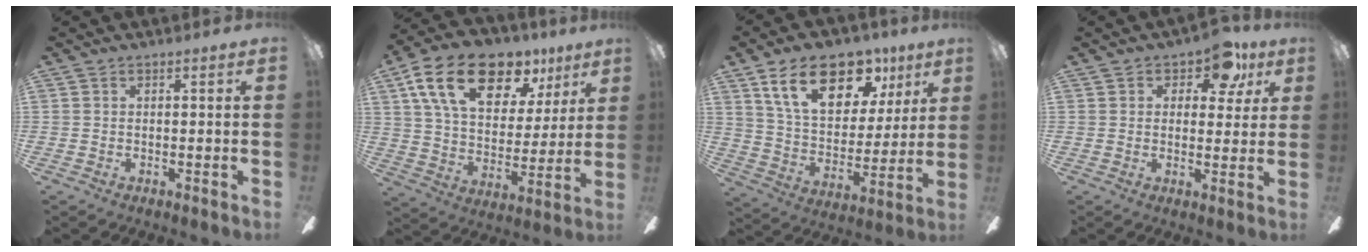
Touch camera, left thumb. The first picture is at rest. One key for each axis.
{"total": 21.3, "fx": 11.9, "fy": 12.1, "fz": 12.9, "tx": -0.225, "ty": -0.048, "tz": 0.212}
{"total": 21.2, "fx": 11.7, "fy": 12.1, "fz": 12.9, "tx": -0.208, "ty": -0.040, "tz": 0.205}
{"total": 9.2, "fx": 5.0, "fy": 5.3, "fz": 5.6, "tx": -0.066, "ty": -0.014, "tz": 0.084}